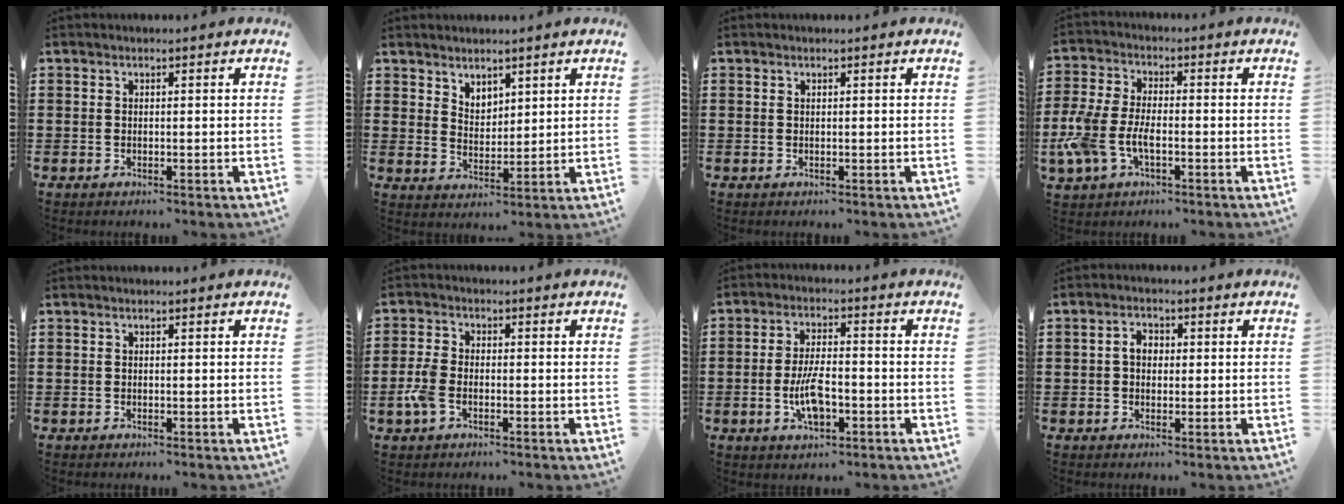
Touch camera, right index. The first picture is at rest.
{"total": 3.4, "force": [2.9, 1.6, -0.2], "torque": [-0.005, -0.002, 0.056]}
{"total": 0.0}
{"total": 6.8, "force": [-2.5, 3.5, 5.3], "torque": [-0.147, -0.010, -0.057]}
{"total": 0.0}
{"total": 4.1, "force": [-1.7, 2.2, 3.1], "torque": [-0.081, -0.004, -0.037]}
{"total": 7.0, "force": [-2.0, 2.8, 6.1], "torque": [-0.129, 0.000, -0.041]}
{"total": 2.6, "force": [0.1, 1.9, 1.8], "torque": [-0.038, 0.010, -0.001]}